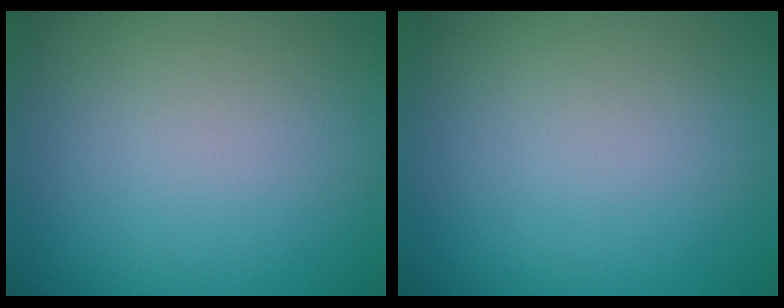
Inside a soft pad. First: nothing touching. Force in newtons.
{"total": 0.0}